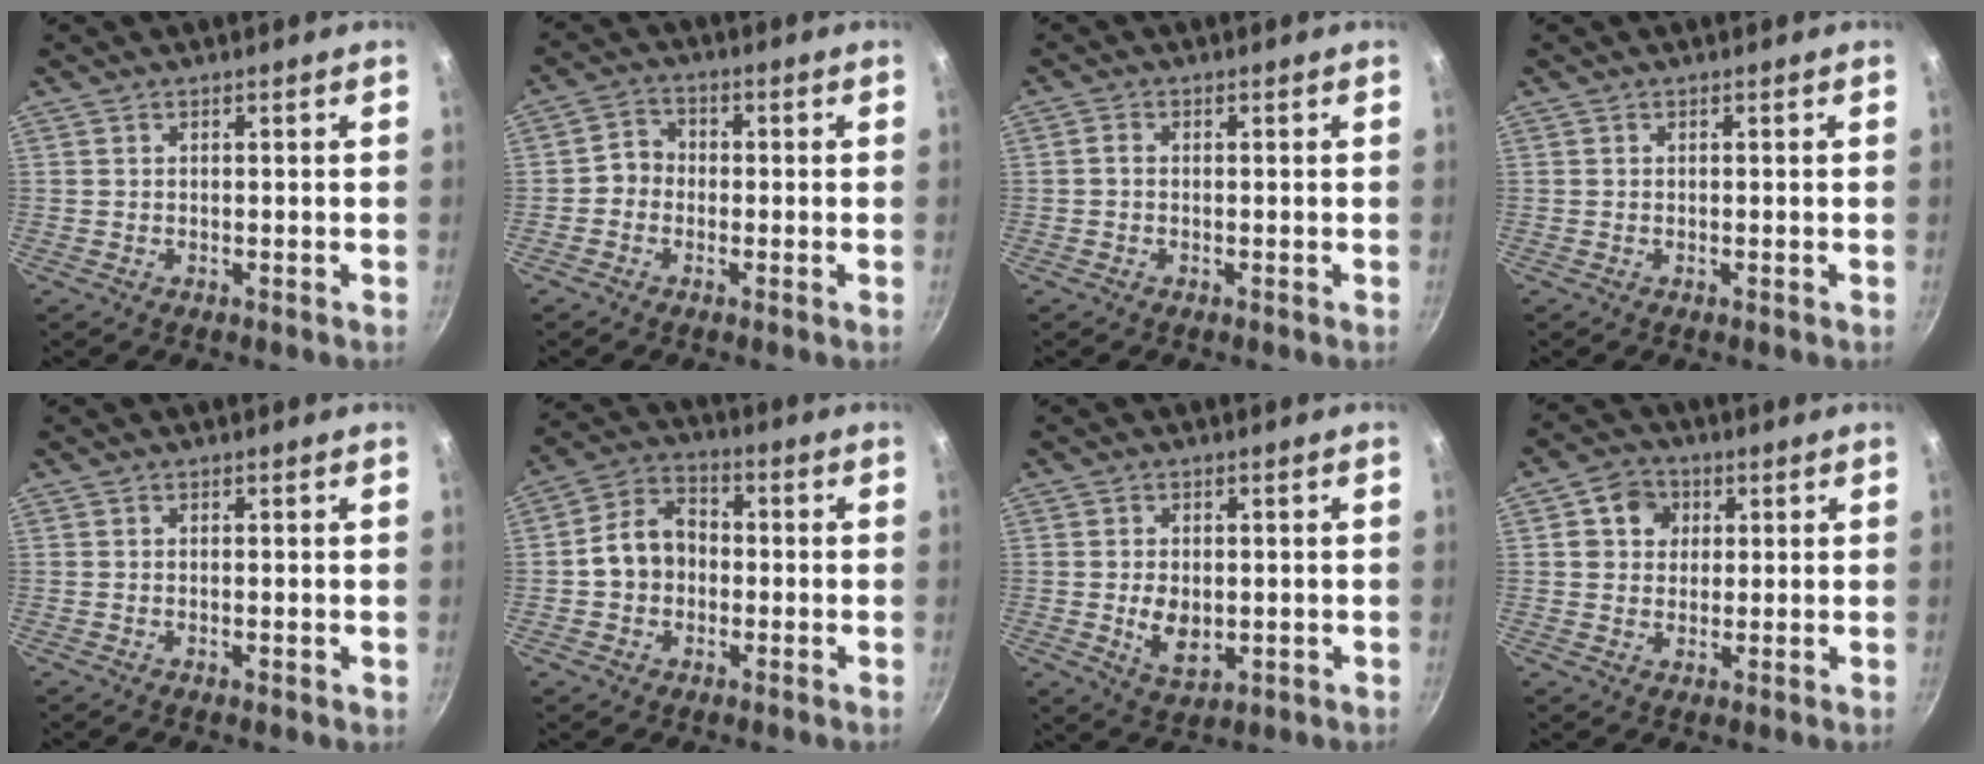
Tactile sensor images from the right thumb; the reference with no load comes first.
{"total": 3.9, "force": [-0.8, 3.5, 1.6], "torque": [-0.003, 0.015, -0.027]}
{"total": 1.2, "force": [-0.2, 0.9, 0.7], "torque": [-0.013, 0.006, -0.005]}
{"total": 0.0}
{"total": 0.9, "force": [-0.1, 0.3, 0.9], "torque": [-0.013, 0.000, -0.004]}
{"total": 9.4, "force": [-0.7, 7.5, 5.7], "torque": [-0.071, 0.028, -0.028]}
{"total": 6.3, "force": [-0.5, 4.1, 4.7], "torque": [-0.073, -0.009, 0.001]}
{"total": 6.6, "force": [2.0, 5.7, 2.6], "torque": [-0.012, 0.004, 0.024]}